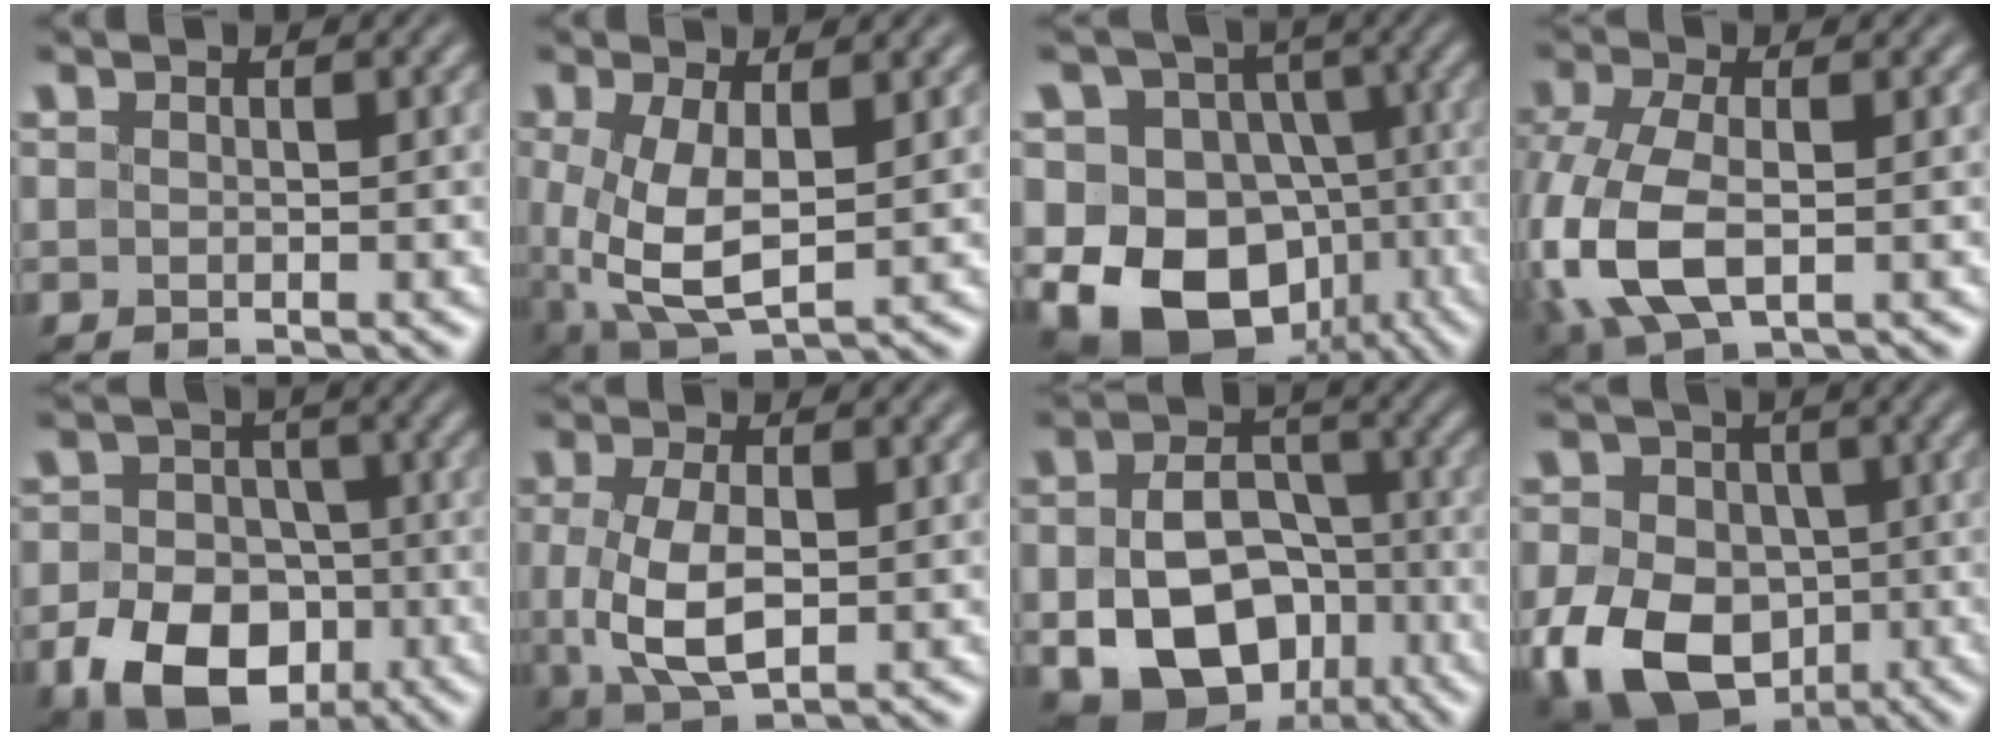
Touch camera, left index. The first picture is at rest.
{"total": 6.8, "force": [0.0, 3.2, 6.0], "torque": [-0.144, -0.010, 0.006]}
{"total": 15.0, "force": [-4.6, 12.3, 7.4], "torque": [-0.123, 0.000, -0.089]}
{"total": 8.2, "force": [-1.7, 4.4, 6.7], "torque": [-0.169, -0.011, -0.038]}
{"total": 9.6, "force": [-3.9, 6.9, 5.4], "torque": [-0.097, -0.017, -0.072]}
{"total": 5.9, "force": [-0.3, 2.7, 5.2], "torque": [-0.118, -0.007, -0.002]}
{"total": 13.2, "force": [-4.2, 9.8, 7.8], "torque": [-0.115, -0.034, -0.076]}
{"total": 13.1, "force": [-3.8, 9.9, 7.7], "torque": [-0.138, -0.026, -0.083]}